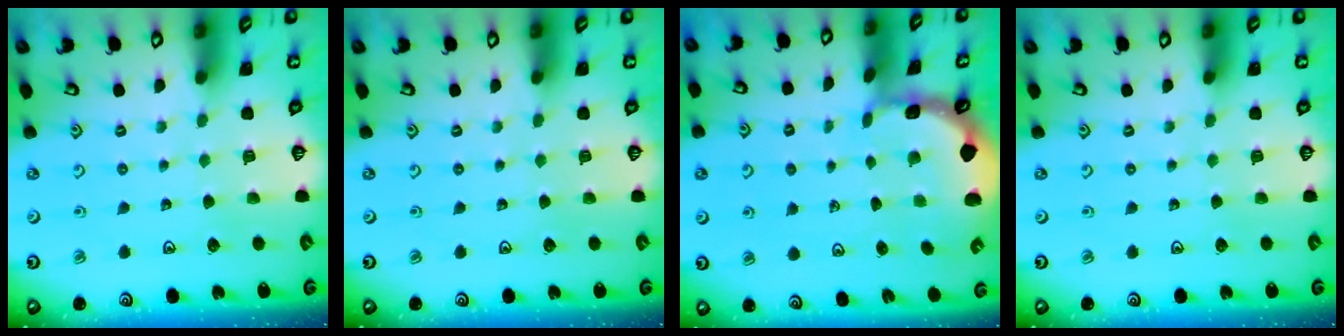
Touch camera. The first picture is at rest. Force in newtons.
{"total": 0.0}
{"total": 1.0, "press": 1.0, "slide": 0.2}
{"total": 0.0}